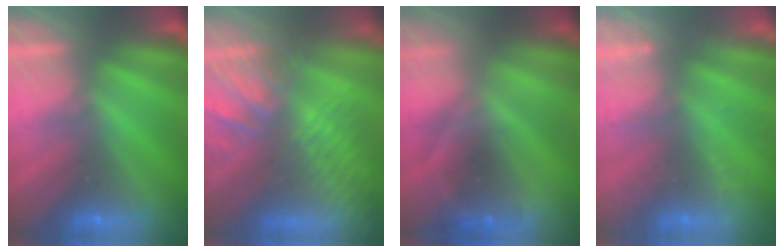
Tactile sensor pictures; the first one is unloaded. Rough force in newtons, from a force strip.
{"total": 7.4}
{"total": 2.1}
{"total": 2.4}